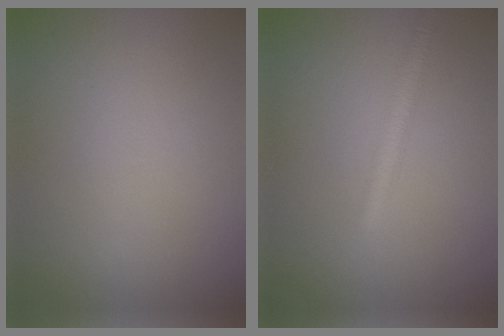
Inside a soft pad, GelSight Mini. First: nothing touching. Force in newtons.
{"total": 2.0, "press": 2.0, "slide": 0.1}